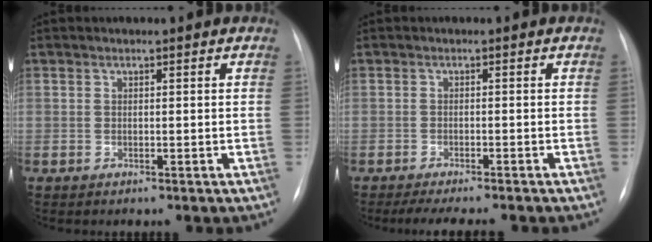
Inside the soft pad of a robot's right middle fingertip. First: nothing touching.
{"total": 7.6, "force": [-6.4, 0.8, 3.9], "torque": [-0.052, -0.010, -0.090]}